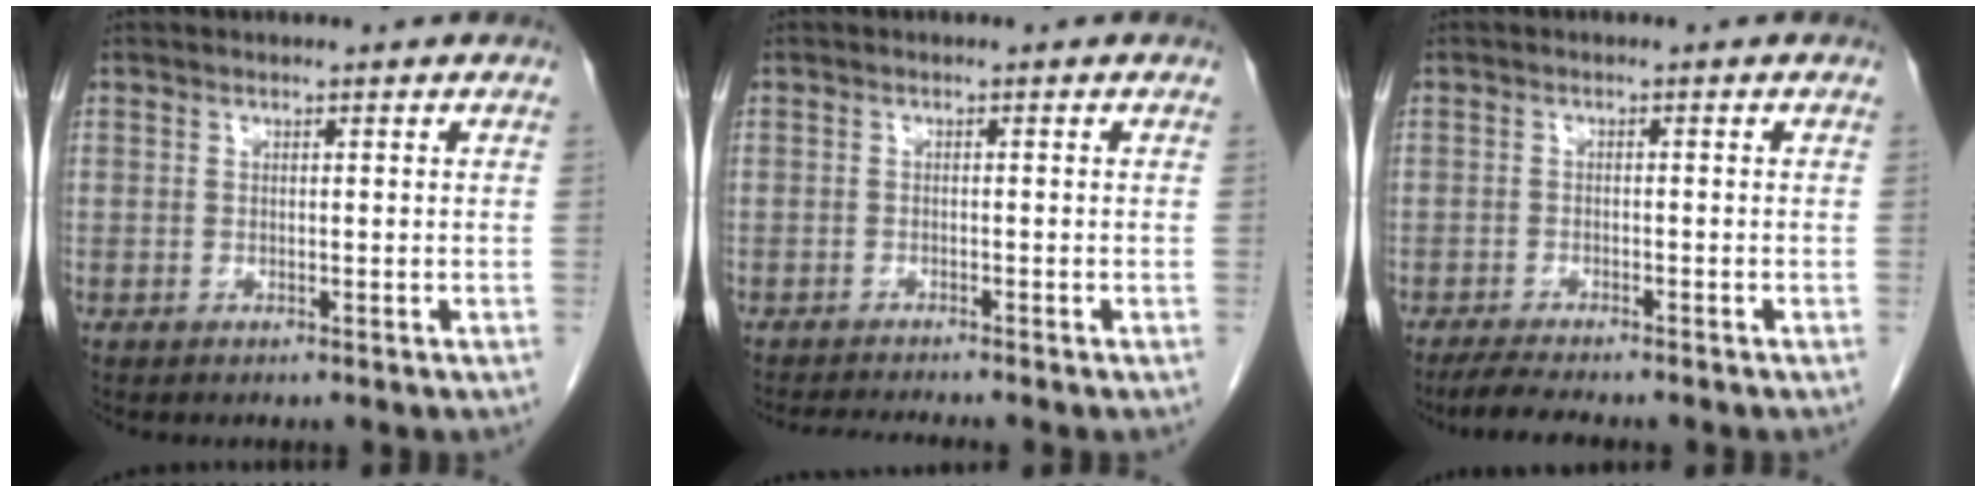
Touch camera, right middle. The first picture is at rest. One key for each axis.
{"total": 4.0, "fx": -3.7, "fy": -0.8, "fz": 1.3, "tx": -0.022, "ty": -0.018, "tz": -0.060}
{"total": 5.5, "fx": -4.7, "fy": 0.5, "fz": 2.8, "tx": -0.048, "ty": -0.014, "tz": -0.075}